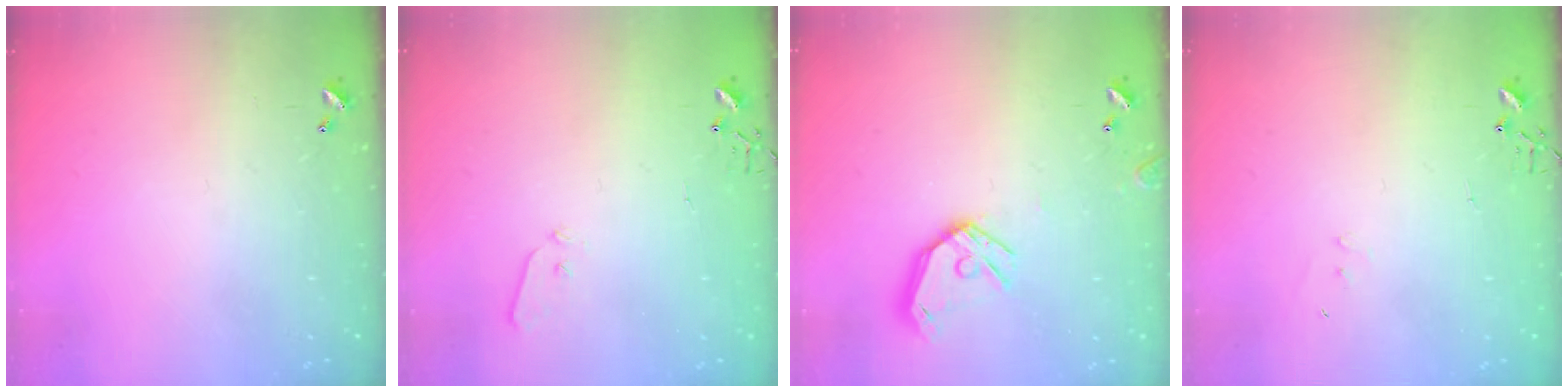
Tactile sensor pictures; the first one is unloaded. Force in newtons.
{"total": 4.0, "press": 3.9, "slide": 0.6}
{"total": 13.0, "press": 12.9, "slide": 1.9}
{"total": 4.9, "press": 4.9, "slide": 0.3}